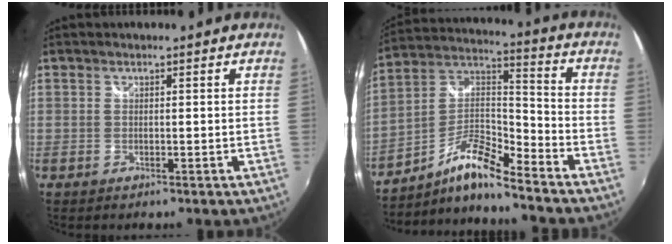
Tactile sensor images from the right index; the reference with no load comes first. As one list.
[{"total": 11.1, "force": [-8.4, 1.4, 7.2], "torque": [-0.150, 0.013, -0.168]}]